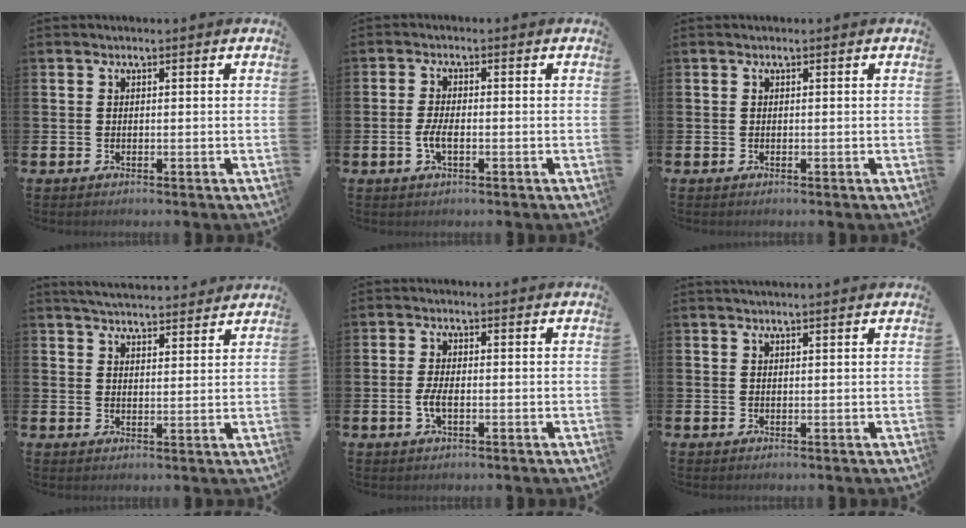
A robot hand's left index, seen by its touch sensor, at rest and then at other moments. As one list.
[{"total": 2.8, "force": [-0.8, 1.1, 2.5], "torque": [-0.042, 0.003, -0.015]}, {"total": 0.0}, {"total": 4.5, "force": [4.5, 0.4, 0.4], "torque": [-0.013, -0.026, 0.079]}, {"total": 2.6, "force": [-0.6, 1.0, 2.3], "torque": [-0.039, 0.001, -0.012]}, {"total": 1.1, "force": [1.0, -0.2, 0.2], "torque": [-0.002, 0.000, 0.019]}]